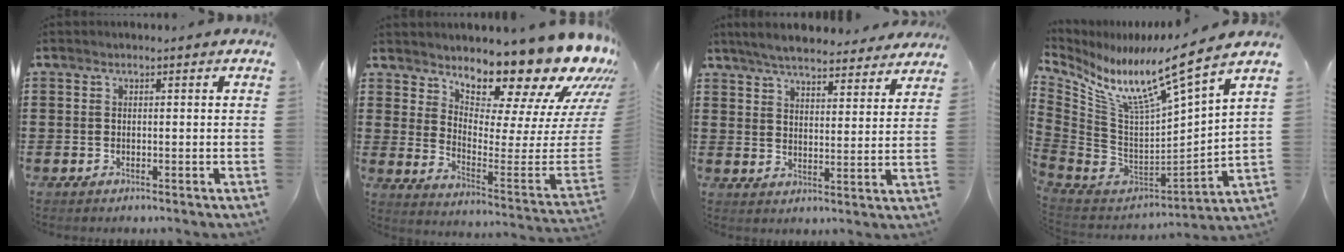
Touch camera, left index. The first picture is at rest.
{"total": 12.7, "force": [11.4, 2.9, 4.7], "torque": [-0.065, -0.119, 0.187]}
{"total": 5.7, "force": [5.5, 0.3, 1.6], "torque": [-0.053, -0.023, 0.096]}
{"total": 10.0, "force": [6.9, 0.2, 7.3], "torque": [-0.149, -0.072, 0.103]}